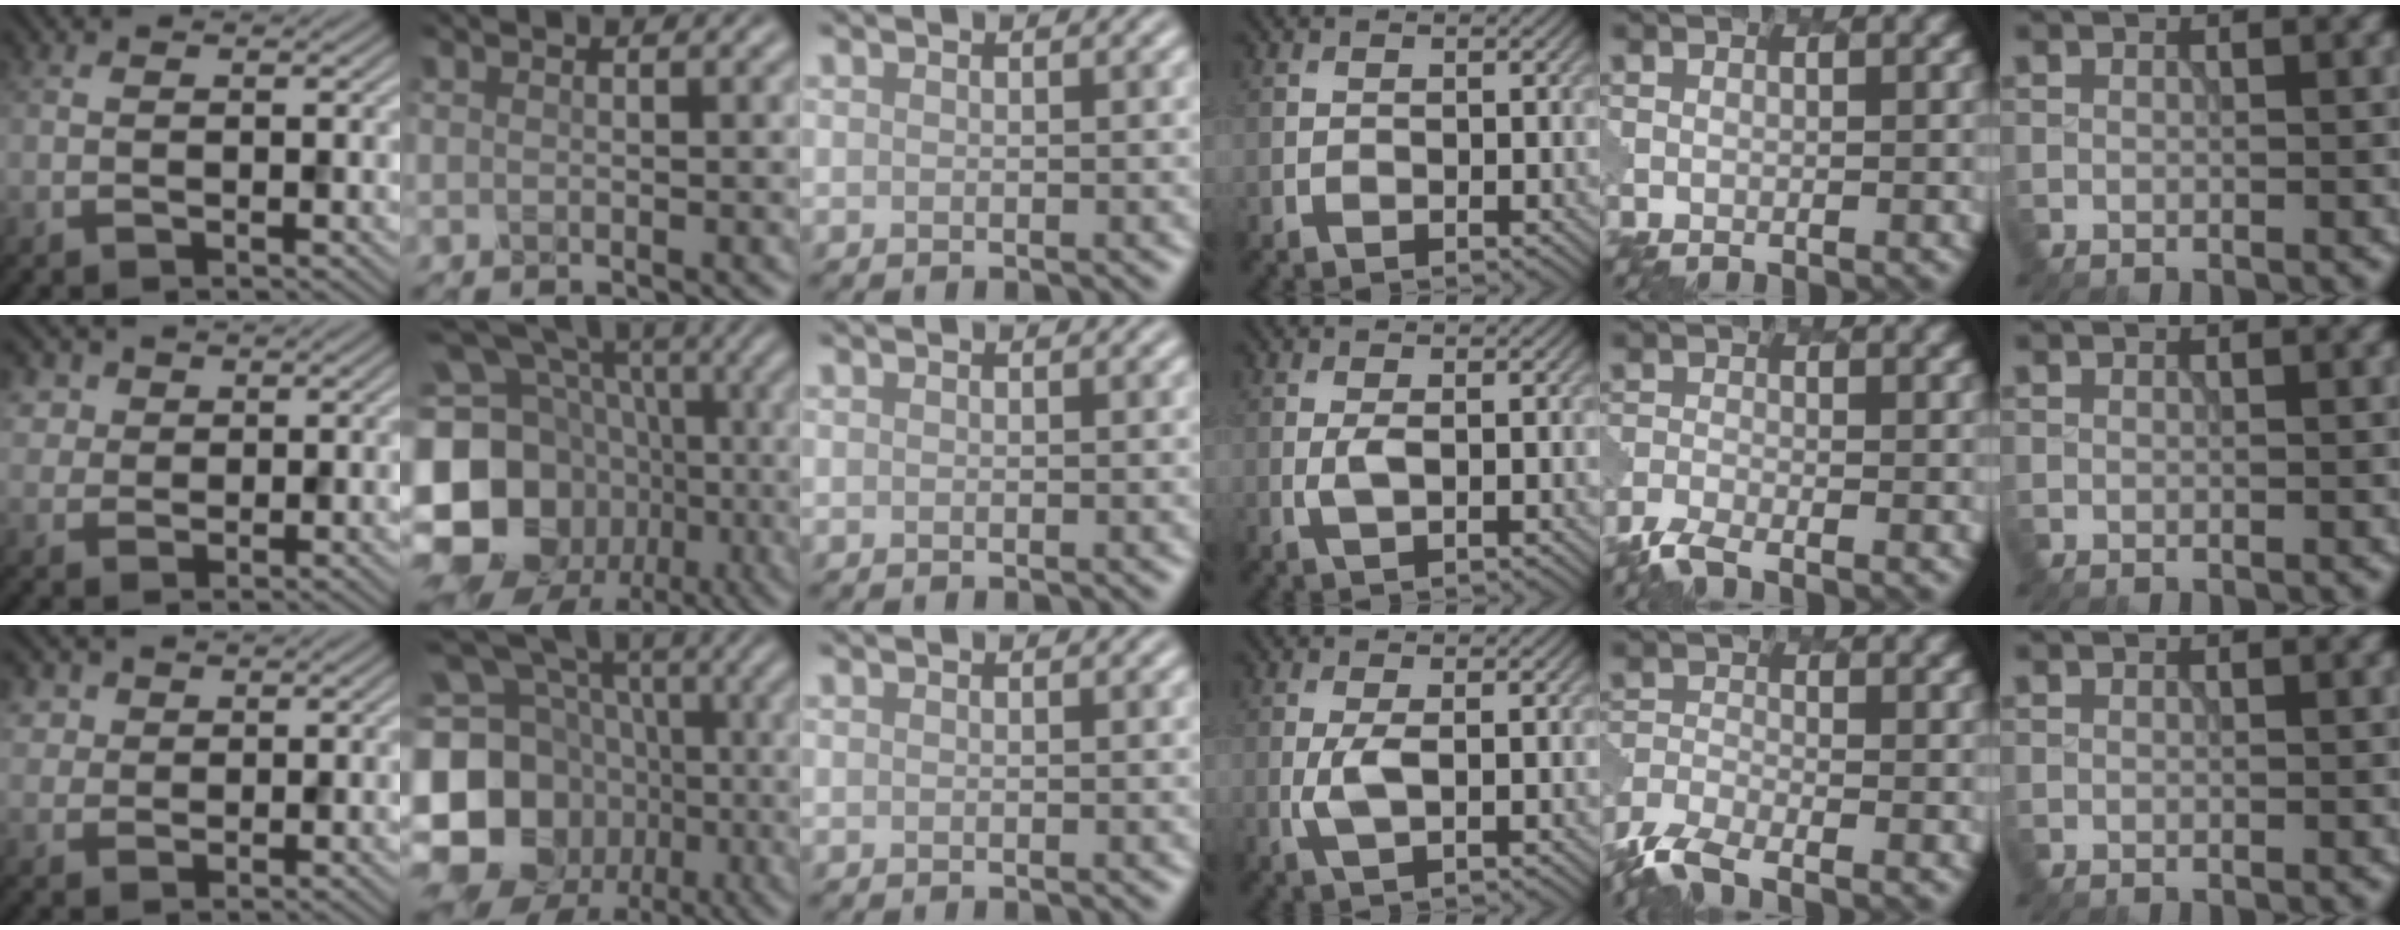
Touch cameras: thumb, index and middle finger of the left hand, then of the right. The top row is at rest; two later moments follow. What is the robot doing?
{"motion": "extract", "object": "pen bag"}